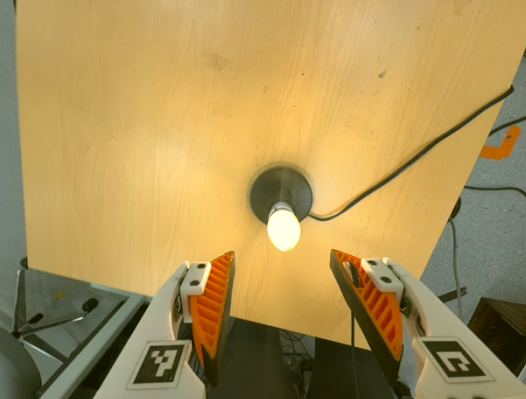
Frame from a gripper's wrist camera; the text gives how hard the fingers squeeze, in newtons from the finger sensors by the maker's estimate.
{"total": 0.0}